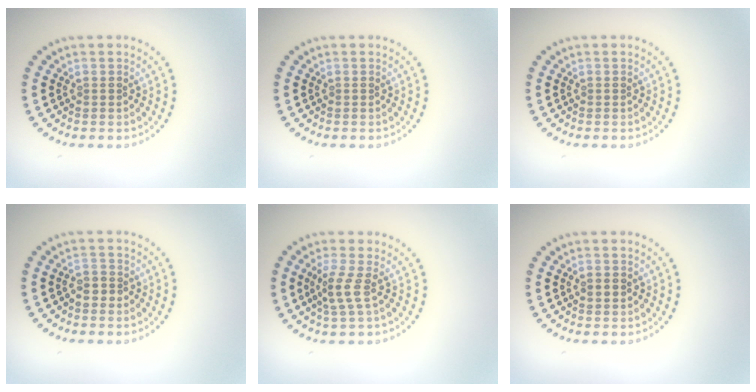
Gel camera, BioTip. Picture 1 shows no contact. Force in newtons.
{"total": 0.0}
{"total": 0.0}
{"total": 1.5, "press": 1.3, "slide": 0.8}
{"total": 2.1, "press": 1.5, "slide": 1.4}
{"total": 1.2, "press": 1.2, "slide": 0.1}